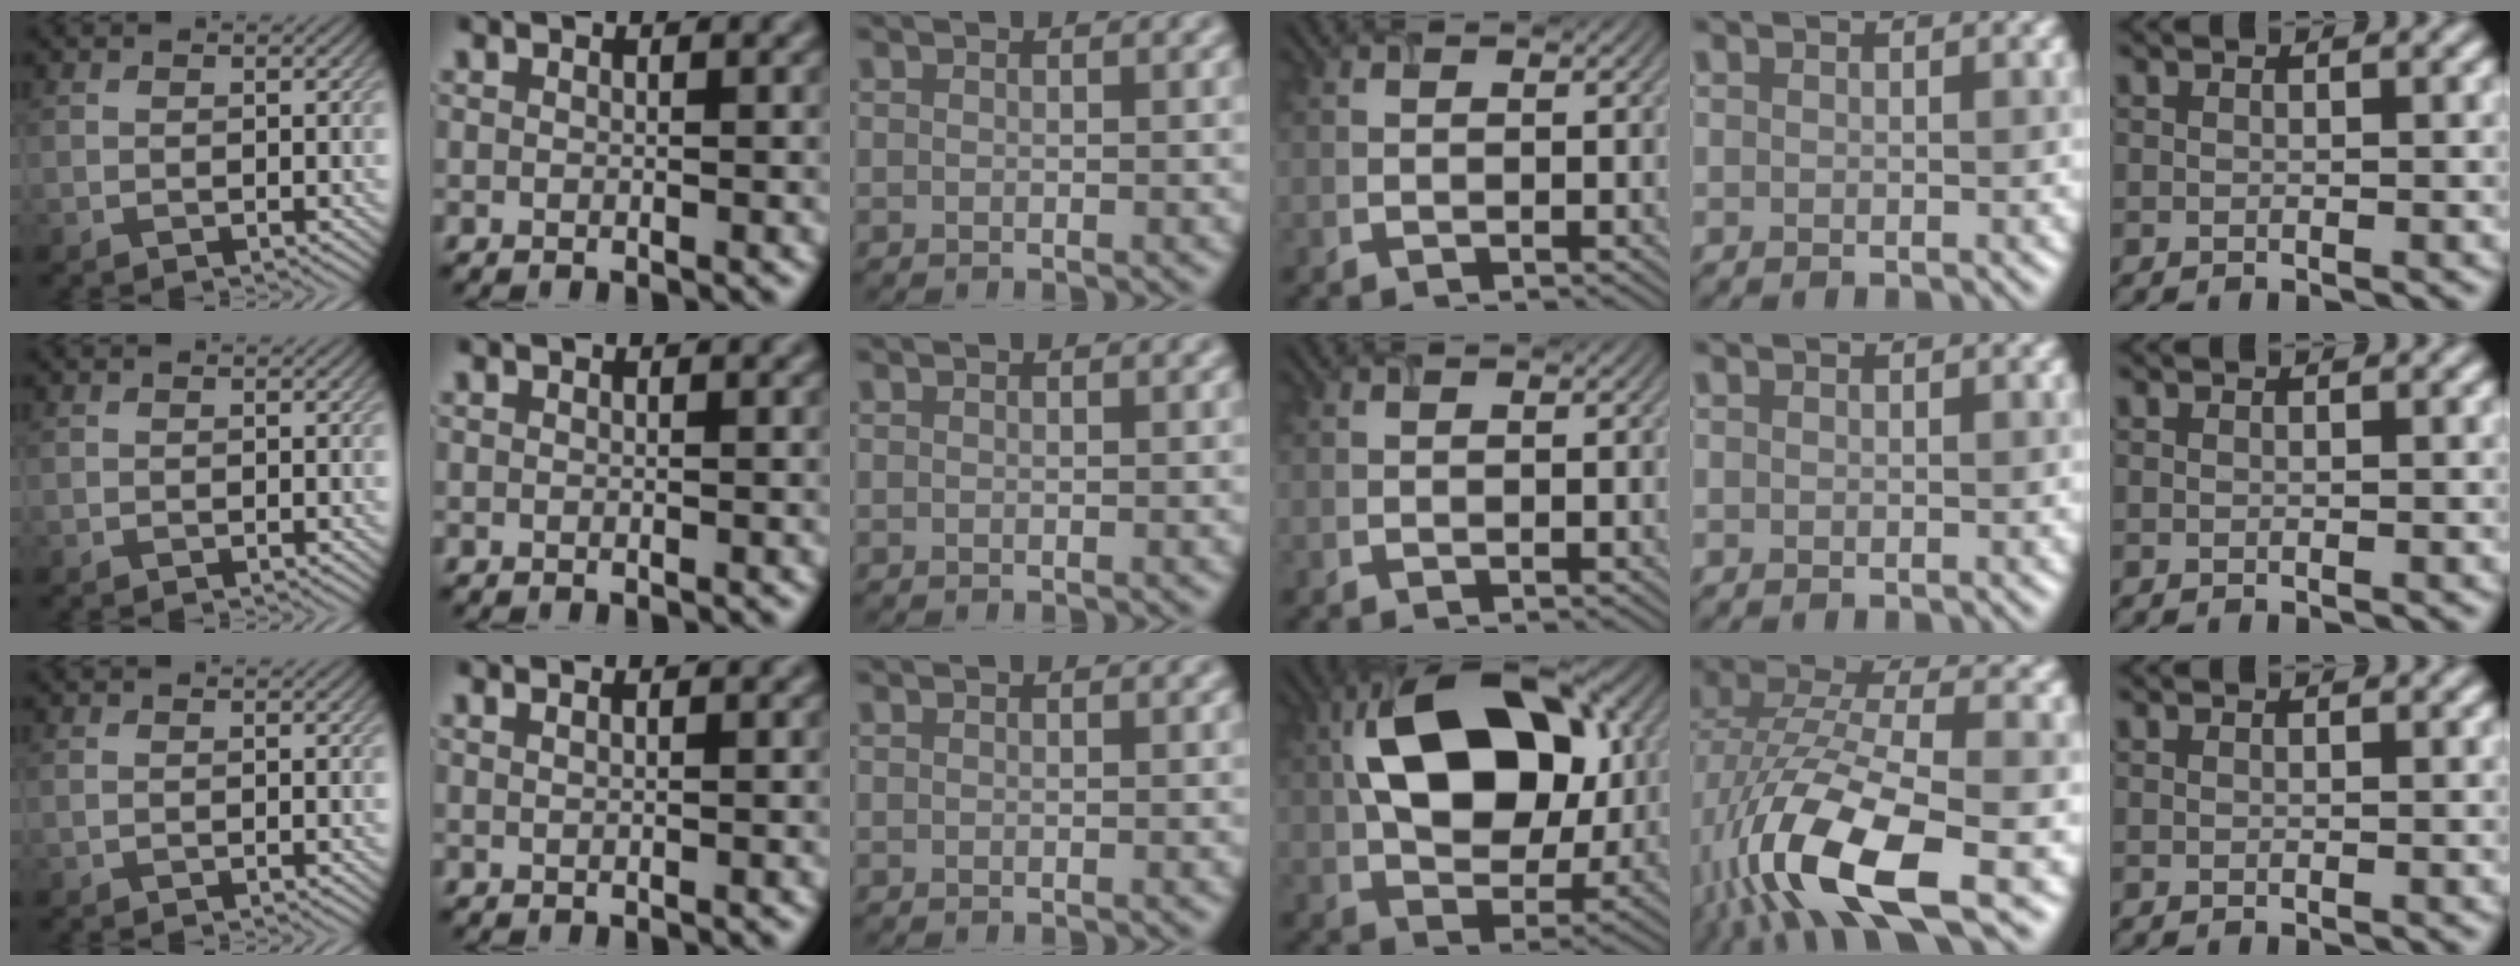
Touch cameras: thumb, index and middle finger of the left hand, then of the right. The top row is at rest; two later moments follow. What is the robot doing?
{"motion": "extract", "object": "airpods case & airpods"}